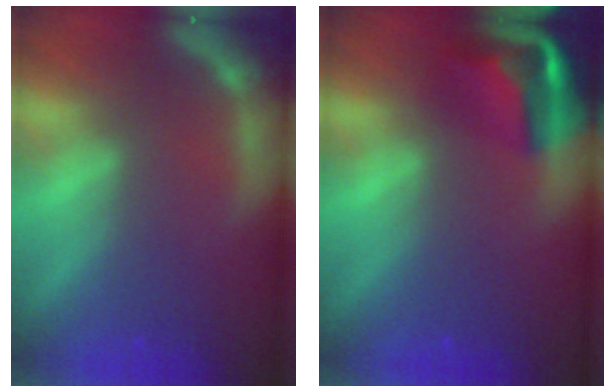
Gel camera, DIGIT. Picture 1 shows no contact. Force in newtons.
{"total": 6.4}